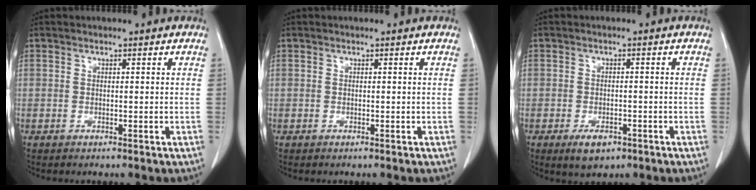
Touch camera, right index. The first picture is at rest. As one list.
[{"total": 0.0}, {"total": 3.9, "force": [-2.2, 2.1, 2.4], "torque": [-0.040, -0.002, -0.027]}]